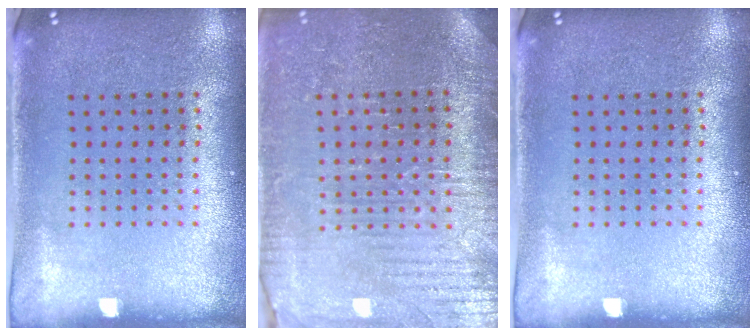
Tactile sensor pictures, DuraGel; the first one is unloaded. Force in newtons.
{"total": 3.8, "press": 3.7, "slide": 1.0}
{"total": 0.0}